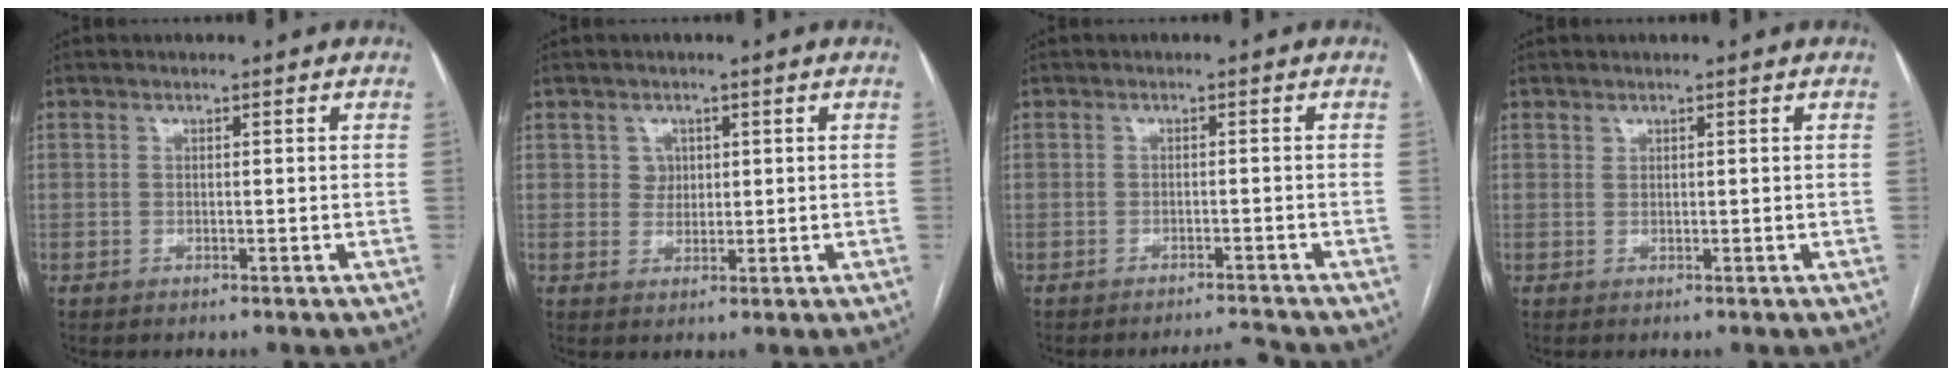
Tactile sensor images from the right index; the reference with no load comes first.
{"total": 2.3, "force": [0.8, 2.0, 0.5], "torque": [-0.004, -0.001, 0.012]}
{"total": 2.5, "force": [-2.3, -1.0, -0.4], "torque": [0.005, -0.009, -0.030]}
{"total": 0.6, "force": [0.5, 0.3, 0.0], "torque": [0.003, -0.003, 0.006]}